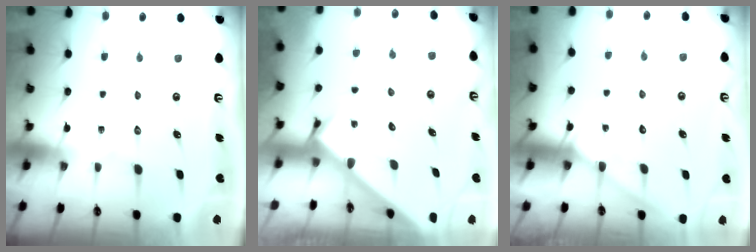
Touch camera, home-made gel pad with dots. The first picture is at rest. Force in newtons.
{"total": 2.3, "press": 2.3, "slide": 0.0}
{"total": 3.0, "press": 3.0, "slide": 0.3}